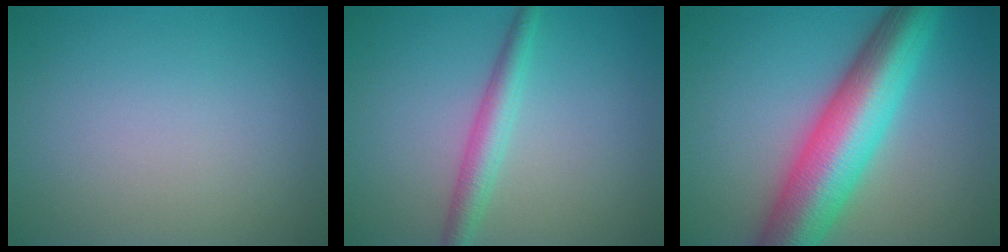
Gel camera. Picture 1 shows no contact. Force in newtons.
{"total": 2.9, "press": 2.9, "slide": 0.1}
{"total": 11.2, "press": 11.2, "slide": 0.2}